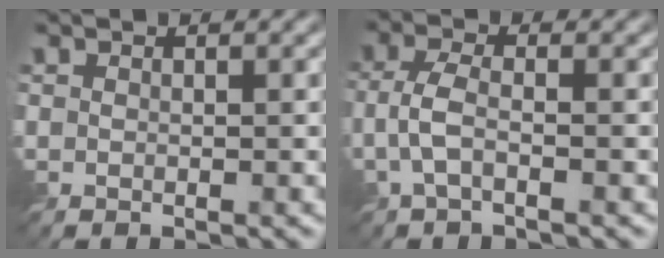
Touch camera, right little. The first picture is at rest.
{"total": 3.0, "force": [-1.2, 1.1, 2.5], "torque": [-0.060, 0.002, -0.029]}